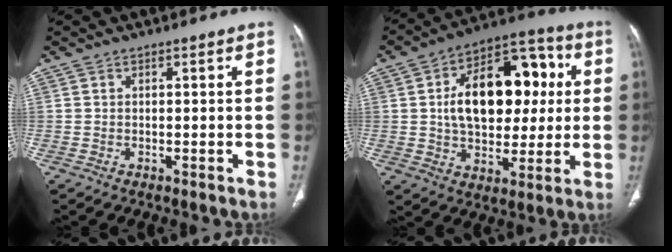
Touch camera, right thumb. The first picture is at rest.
{"total": 21.5, "force": [3.2, 13.3, 16.6], "torque": [-0.218, 0.025, 0.051]}